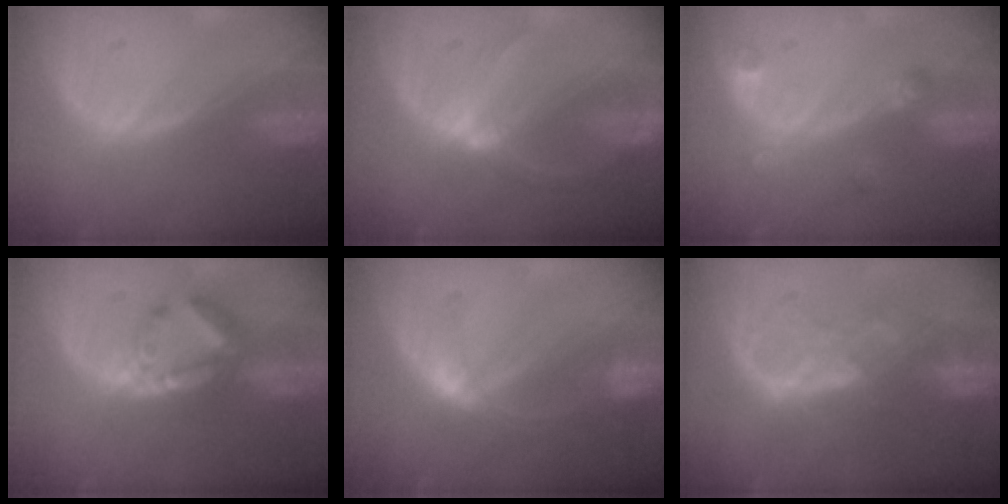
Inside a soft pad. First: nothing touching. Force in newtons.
{"total": 6.0, "press": 5.6, "slide": 2.0}
{"total": 2.6, "press": 2.6, "slide": 0.3}
{"total": 6.1, "press": 5.7, "slide": 2.3}
{"total": 5.5, "press": 5.1, "slide": 2.1}
{"total": 6.5, "press": 6.5, "slide": 0.5}